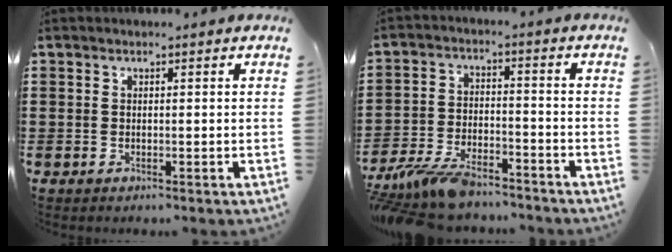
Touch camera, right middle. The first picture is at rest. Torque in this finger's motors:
{"motor_torque": [2.14, 0.00, 1.05, 0.21]}